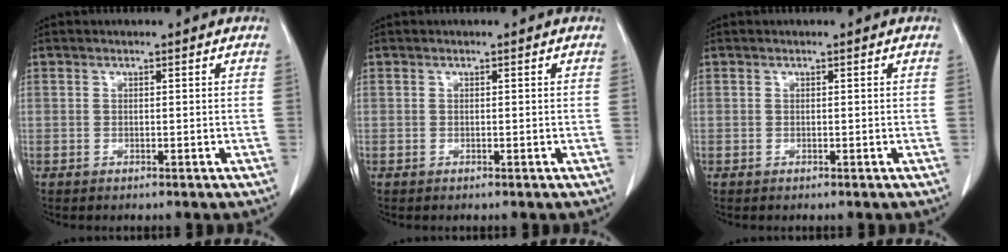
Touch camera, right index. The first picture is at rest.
{"total": 0.0}
{"total": 0.0}